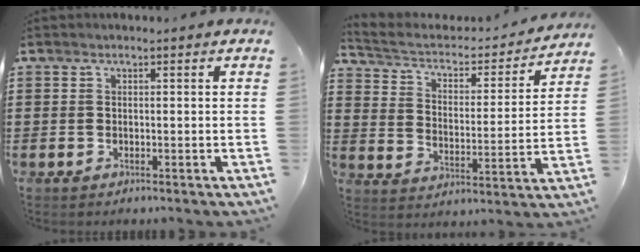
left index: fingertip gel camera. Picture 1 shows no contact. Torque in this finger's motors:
{"motor_torque": [1.04, -1.10, 0.21, -0.01]}